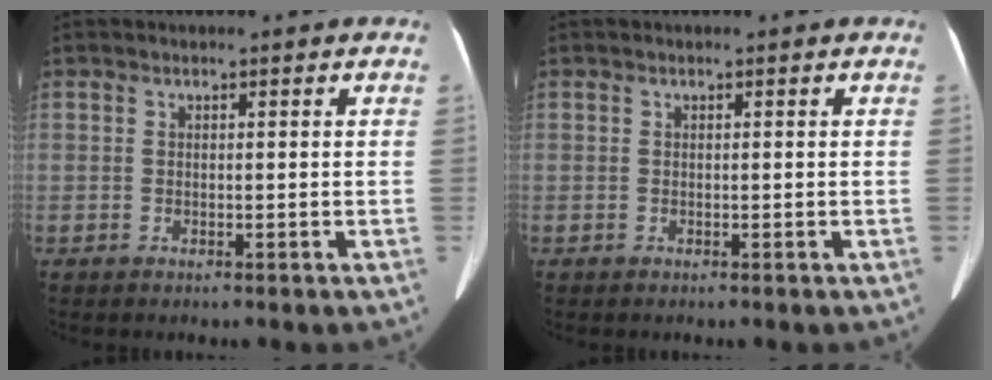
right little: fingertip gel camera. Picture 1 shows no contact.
{"total": 0.0}